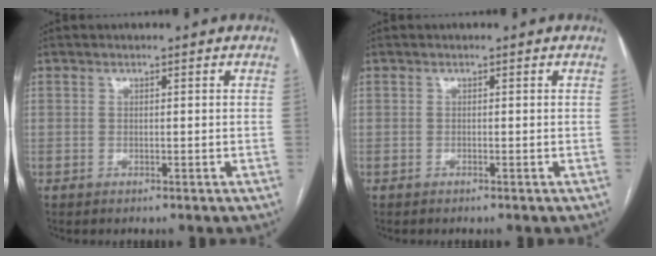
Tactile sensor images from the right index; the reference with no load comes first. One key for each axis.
{"total": 0.0}